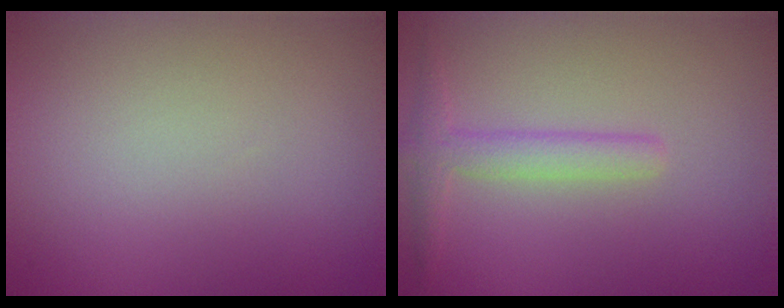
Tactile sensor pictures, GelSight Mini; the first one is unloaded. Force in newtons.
{"total": 2.2, "press": 2.2, "slide": 0.1}